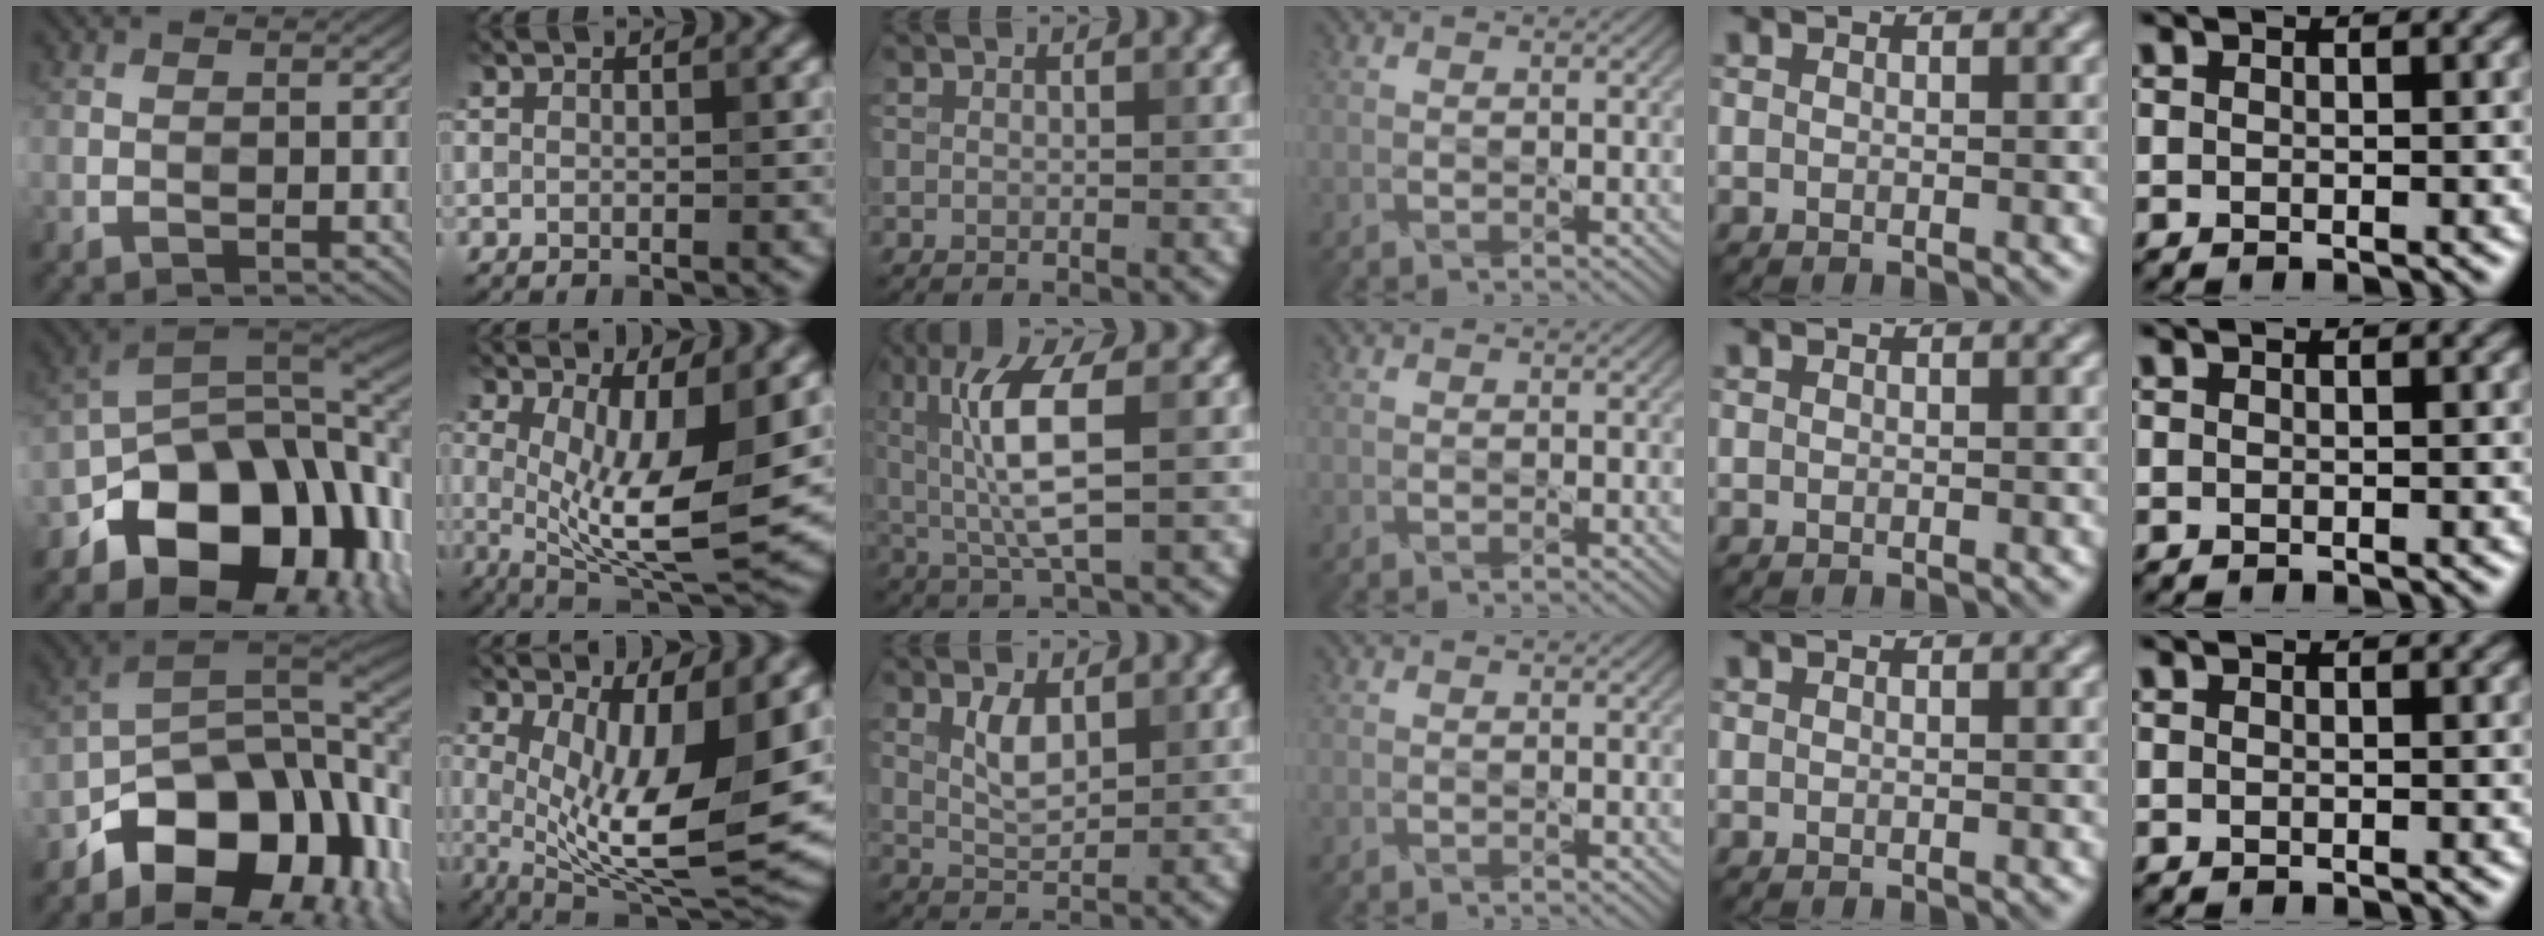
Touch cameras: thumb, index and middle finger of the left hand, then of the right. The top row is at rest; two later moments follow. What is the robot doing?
{"motion": "shake", "object": "tambourine"}